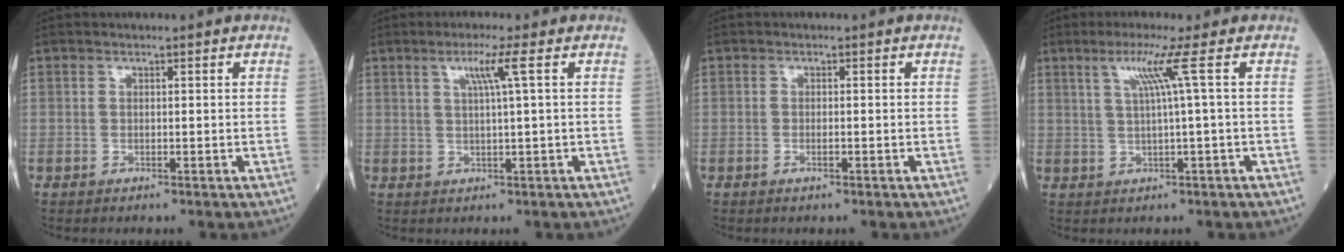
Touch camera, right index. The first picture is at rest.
{"total": 3.6, "force": [1.4, -0.9, 3.2], "torque": [-0.063, 0.001, 0.027]}
{"total": 1.1, "force": [-0.5, 0.1, 1.0], "torque": [-0.019, -0.001, -0.009]}
{"total": 4.5, "force": [1.5, -1.6, 4.0], "torque": [-0.082, 0.002, 0.033]}